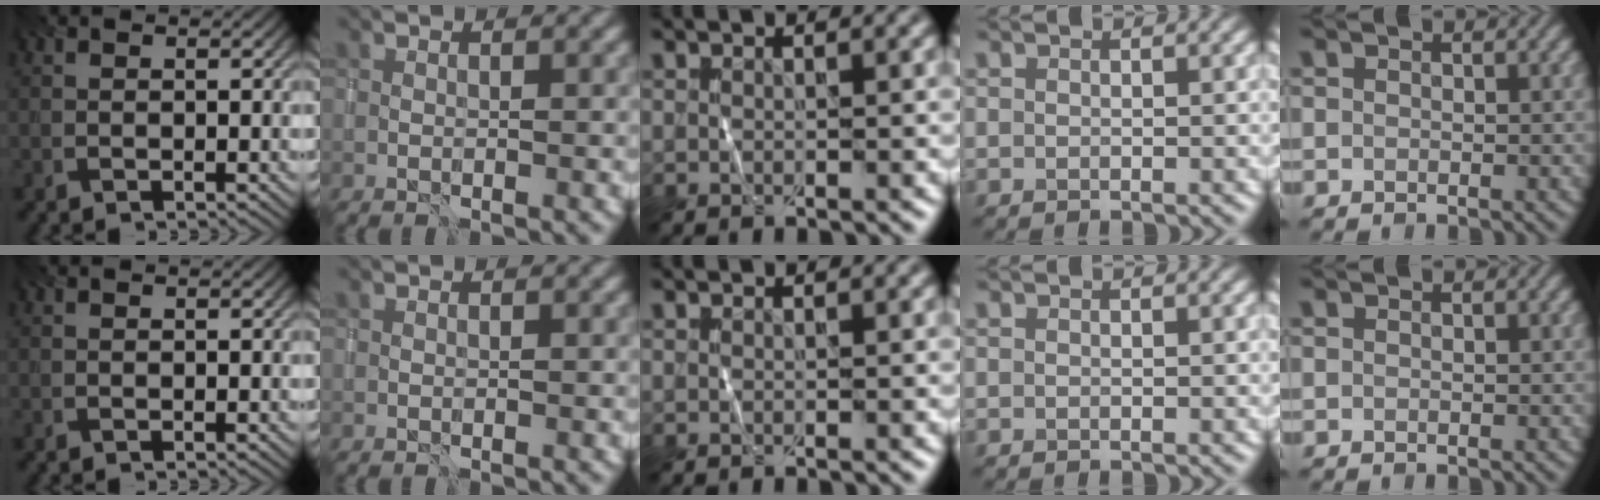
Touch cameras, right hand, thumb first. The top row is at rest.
{}